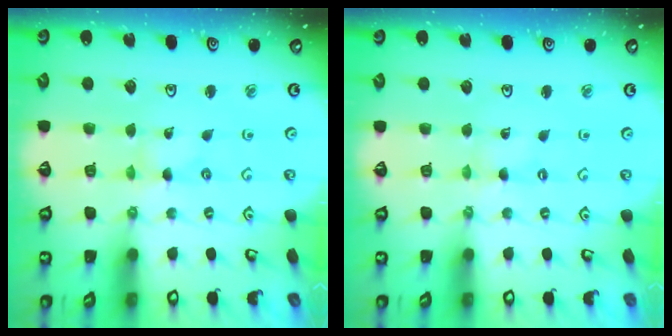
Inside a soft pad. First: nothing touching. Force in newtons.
{"total": 0.0}